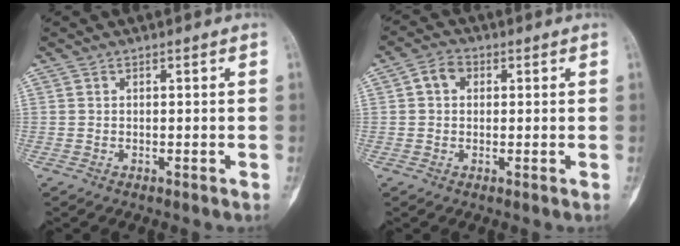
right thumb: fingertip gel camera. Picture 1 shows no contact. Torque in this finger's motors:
{"motor_torque": [-0.07, 0.51, 0.29, -0.23, -0.01]}